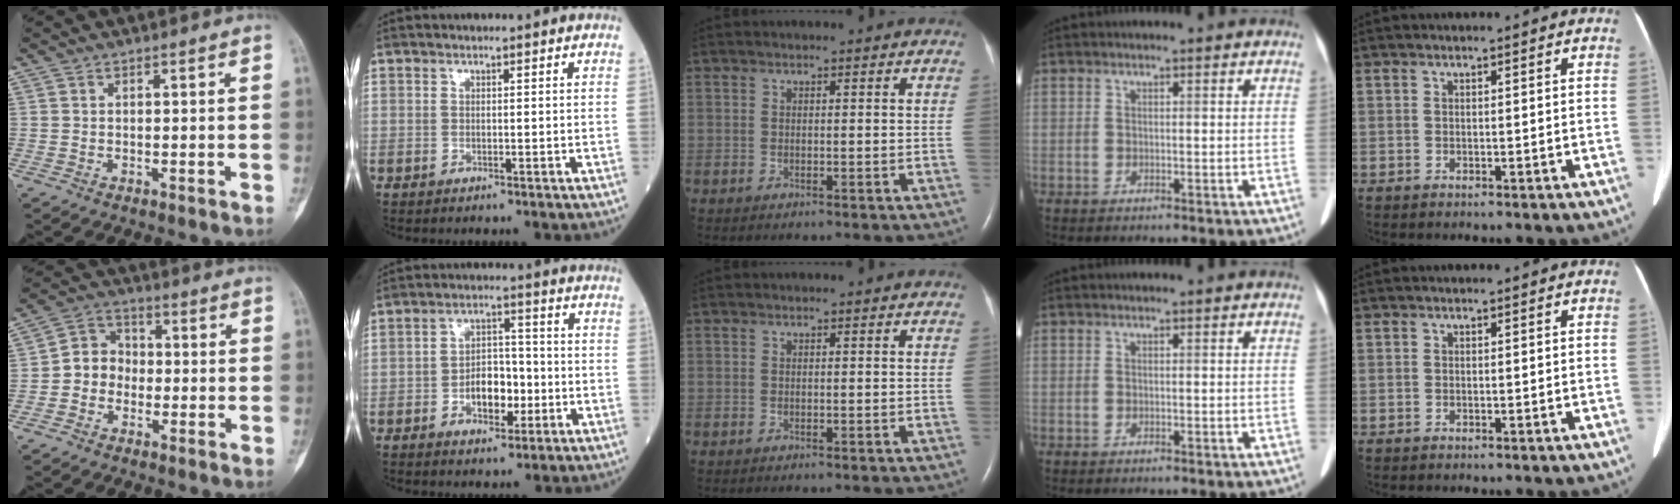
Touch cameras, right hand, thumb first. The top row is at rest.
{"thumb": {"total": 6.7, "force": [-1.4, 5.9, 2.8], "torque": [-0.018, 0.028, -0.042]}, "index": {"total": 6.7, "force": [-1.9, 3.7, 5.1], "torque": [-0.088, 0.014, -0.028]}}